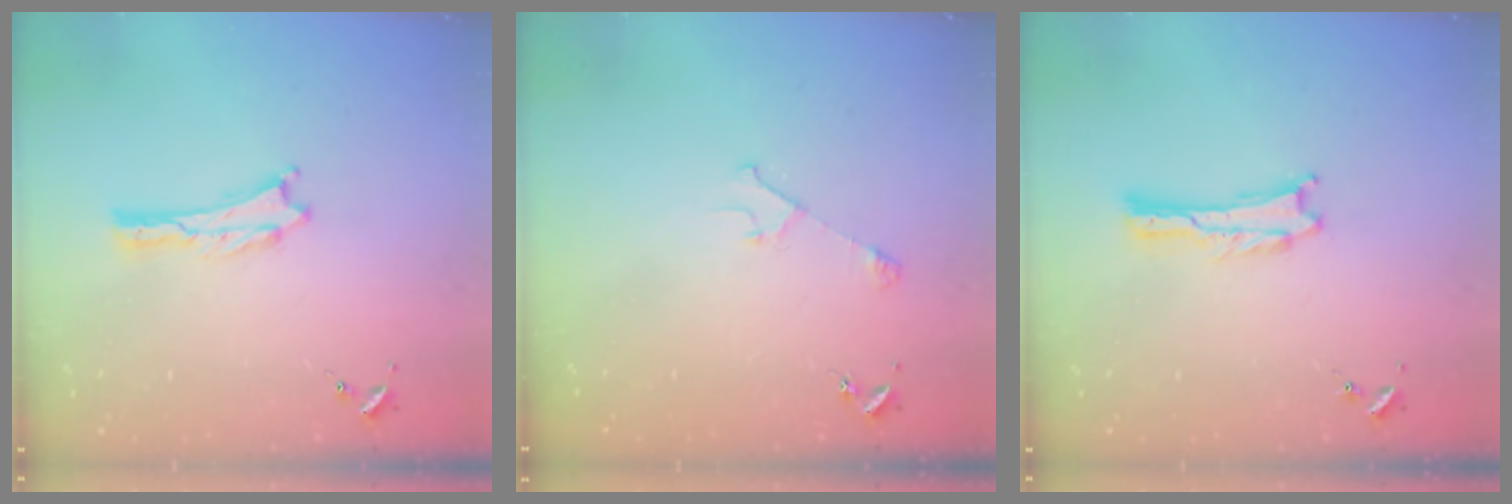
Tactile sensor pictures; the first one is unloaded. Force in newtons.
{"total": 3.2, "press": 3.2, "slide": 0.3}
{"total": 0.0}